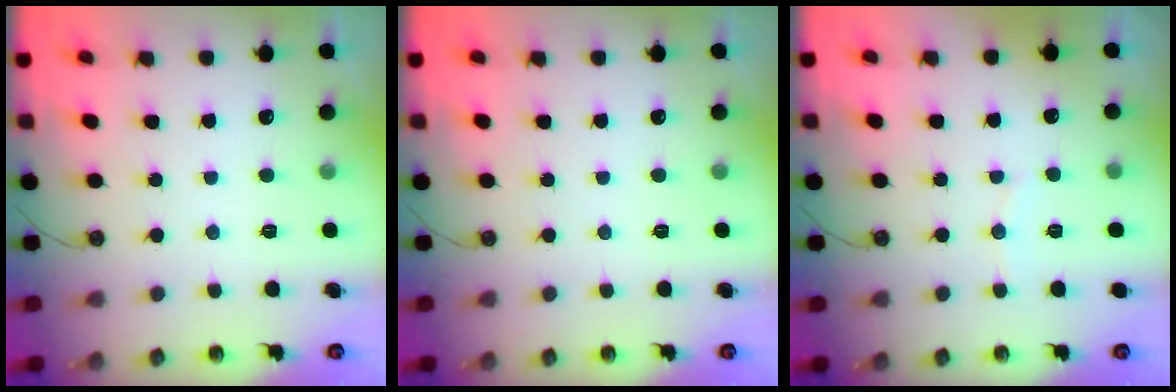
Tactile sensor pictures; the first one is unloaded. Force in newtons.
{"total": 0.0}
{"total": 4.0, "press": 4.0, "slide": 0.5}